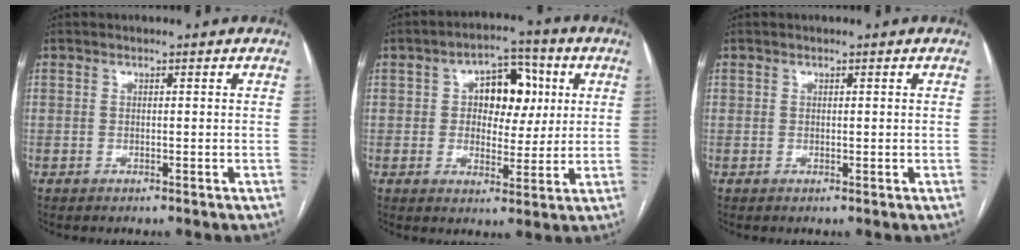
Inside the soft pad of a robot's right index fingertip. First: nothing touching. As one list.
[{"total": 8.9, "force": [2.0, 5.5, 6.7], "torque": [-0.089, 0.026, 0.033]}, {"total": 0.5, "force": [0.2, 0.3, 0.3], "torque": [-0.004, -0.002, 0.003]}]